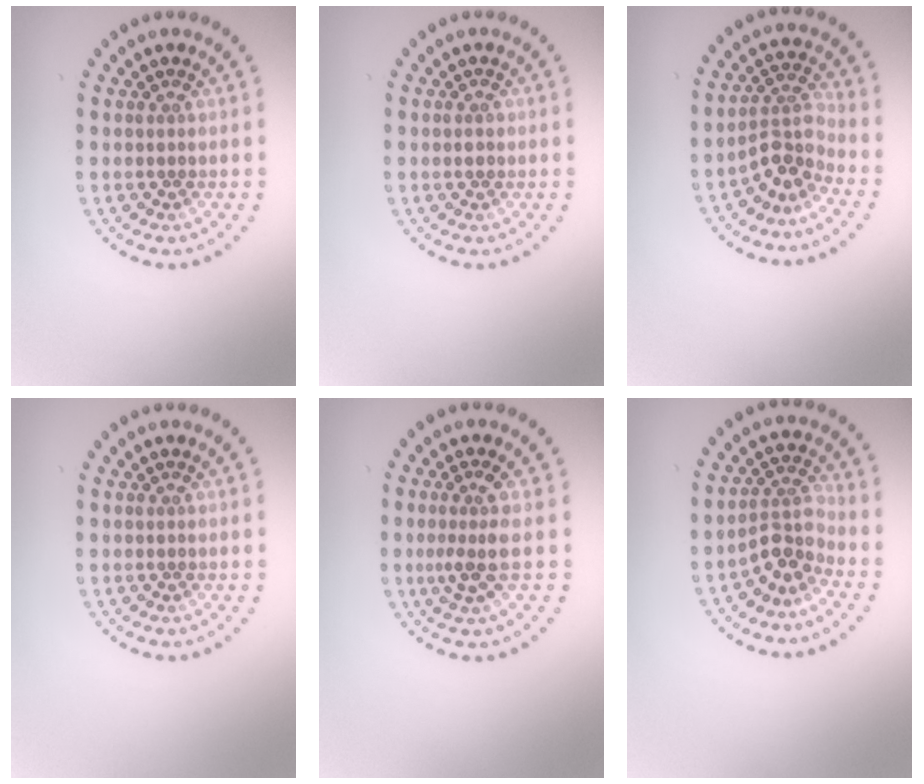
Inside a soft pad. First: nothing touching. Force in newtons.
{"total": 1.2, "press": 1.2, "slide": 0.2}
{"total": 3.2, "press": 2.3, "slide": 2.2}
{"total": 0.0}
{"total": 2.5, "press": 1.8, "slide": 1.7}
{"total": 3.0, "press": 2.3, "slide": 1.9}